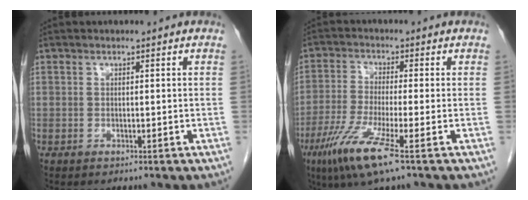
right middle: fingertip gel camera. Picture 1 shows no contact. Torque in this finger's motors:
{"motor_torque": [1.46, -0.68, 0.60, 0.19]}